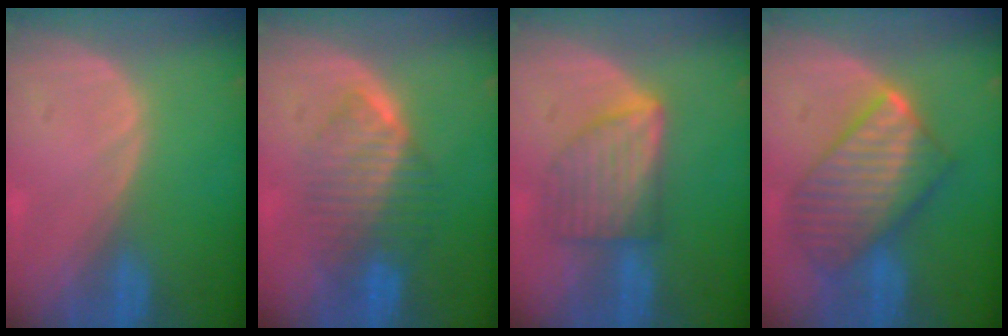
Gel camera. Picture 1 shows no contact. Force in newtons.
{"total": 6.5, "press": 6.5, "slide": 0.1}
{"total": 6.6, "press": 6.6, "slide": 0.1}
{"total": 10.1, "press": 10.1, "slide": 0.7}